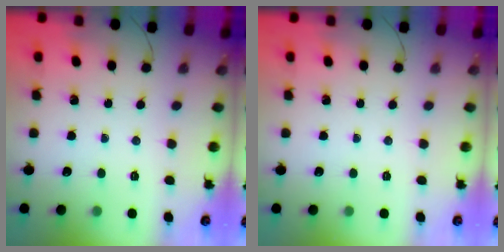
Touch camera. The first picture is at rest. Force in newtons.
{"total": 0.0}